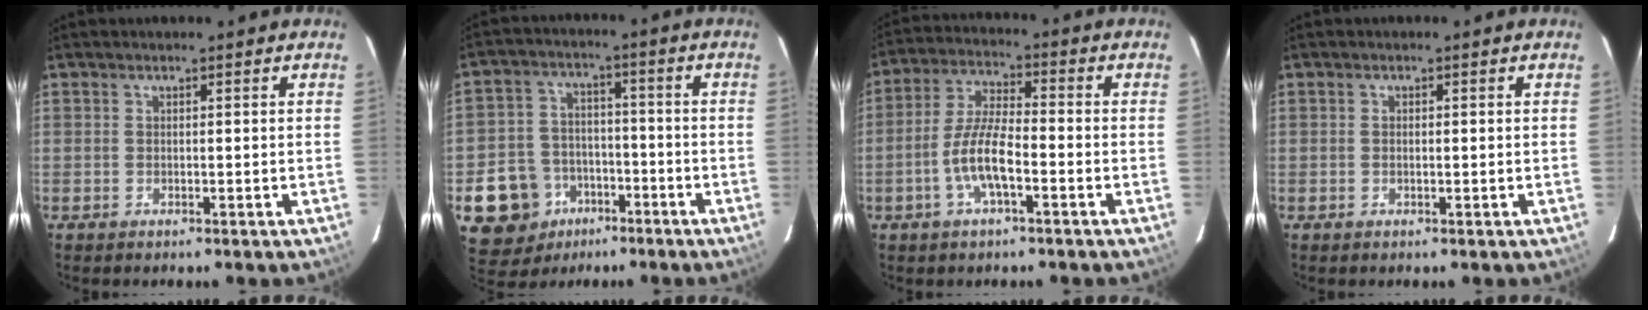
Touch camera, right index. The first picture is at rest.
{"total": 12.5, "force": [-6.0, 10.4, 3.4], "torque": [-0.112, 0.026, -0.081]}
{"total": 8.6, "force": [-3.5, 2.3, 7.5], "torque": [-0.158, 0.004, -0.065]}
{"total": 0.7, "force": [0.0, 0.5, 0.5], "torque": [-0.010, 0.002, -0.001]}